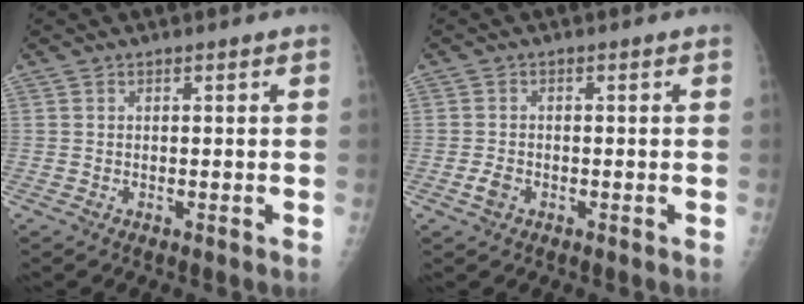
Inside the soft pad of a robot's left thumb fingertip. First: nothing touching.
{"total": 2.1, "force": [-0.9, 1.5, 1.2], "torque": [-0.022, 0.001, -0.017]}